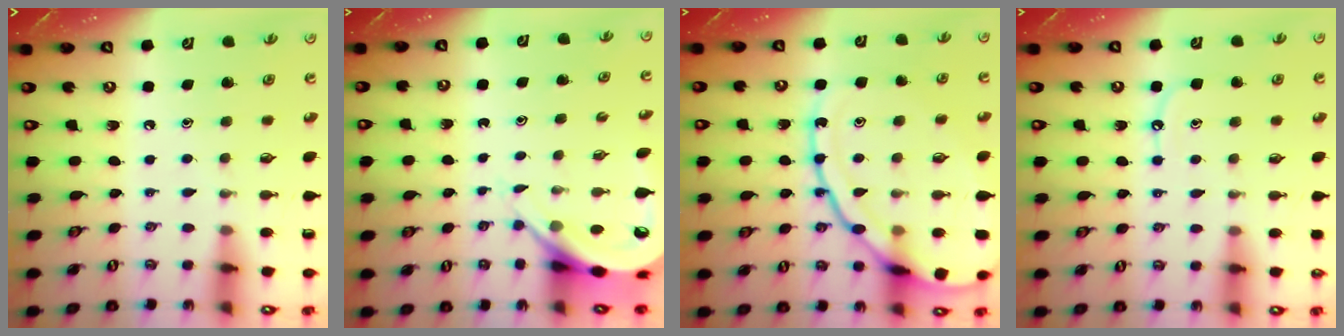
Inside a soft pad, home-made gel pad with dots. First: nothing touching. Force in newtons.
{"total": 6.3, "press": 6.3, "slide": 0.6}
{"total": 19.4, "press": 19.3, "slide": 2.0}
{"total": 5.9, "press": 5.8, "slide": 0.6}